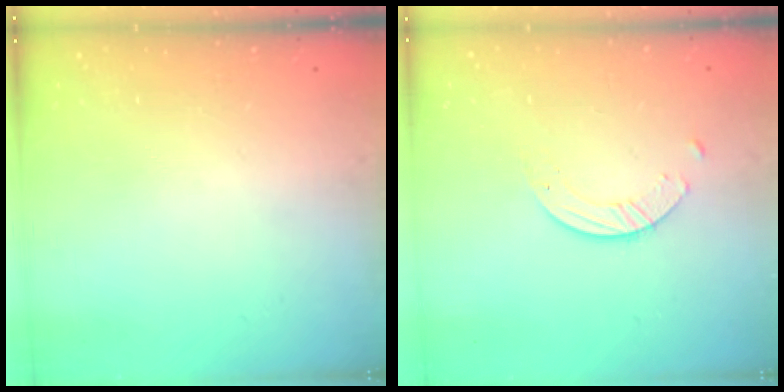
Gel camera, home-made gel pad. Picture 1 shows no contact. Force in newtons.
{"total": 4.5, "press": 4.5, "slide": 0.3}